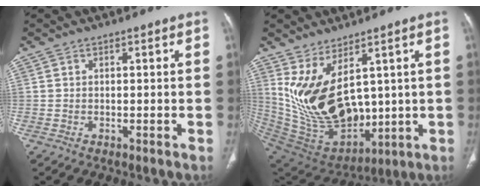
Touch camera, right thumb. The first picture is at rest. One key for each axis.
{"total": 18.6, "fx": 4.6, "fy": 10.2, "fz": 14.9, "tx": -0.265, "ty": -0.045, "tz": 0.128}